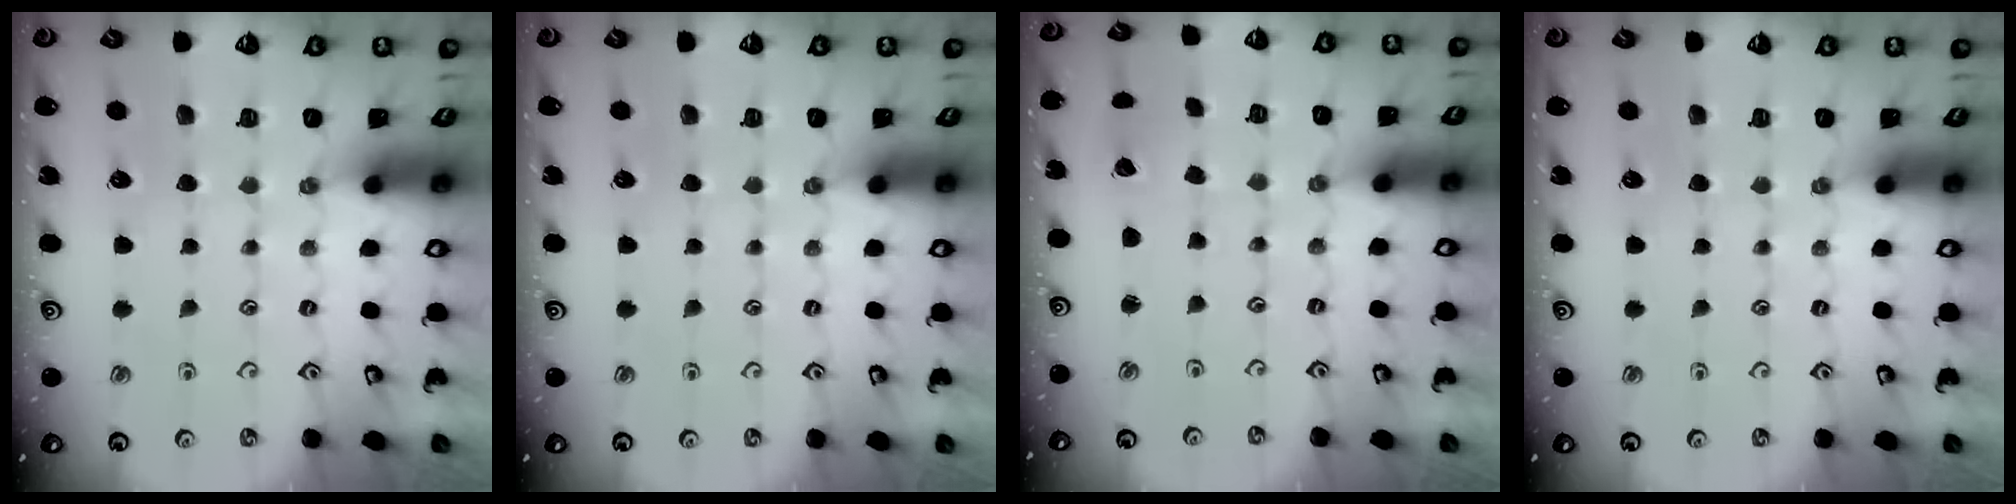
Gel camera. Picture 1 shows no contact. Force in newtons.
{"total": 0.0}
{"total": 1.3, "press": 1.3, "slide": 0.0}
{"total": 0.0}